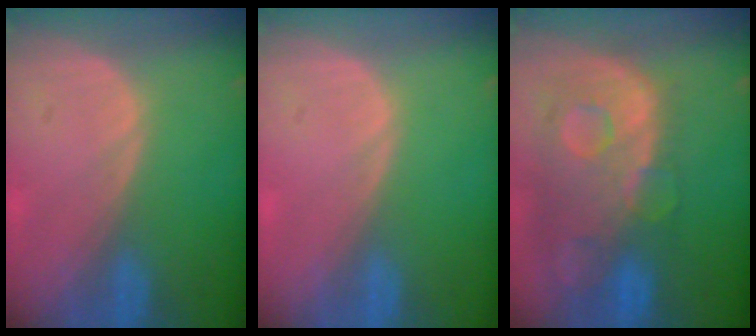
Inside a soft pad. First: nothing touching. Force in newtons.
{"total": 0.0}
{"total": 12.5, "press": 10.3, "slide": 7.0}